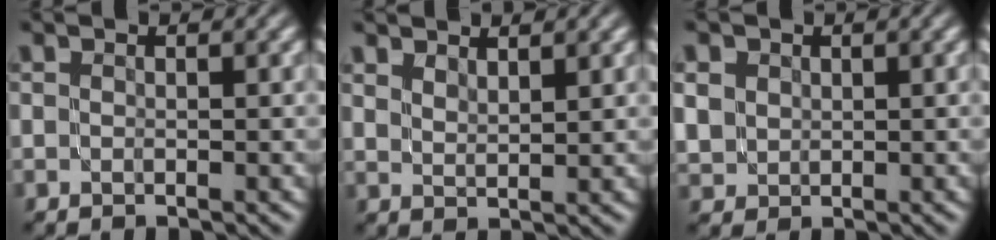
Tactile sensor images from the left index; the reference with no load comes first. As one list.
[{"total": 2.0, "force": [1.9, 0.1, 0.4], "torque": [-0.007, 0.002, 0.038]}, {"total": 3.0, "force": [1.1, 2.6, 1.1], "torque": [-0.046, 0.011, 0.028]}]